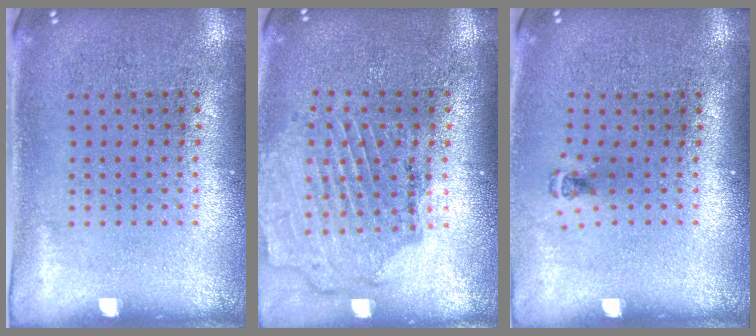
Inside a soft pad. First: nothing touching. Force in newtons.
{"total": 1.6, "press": 1.6, "slide": 0.2}
{"total": 0.5, "press": 0.4, "slide": 0.3}